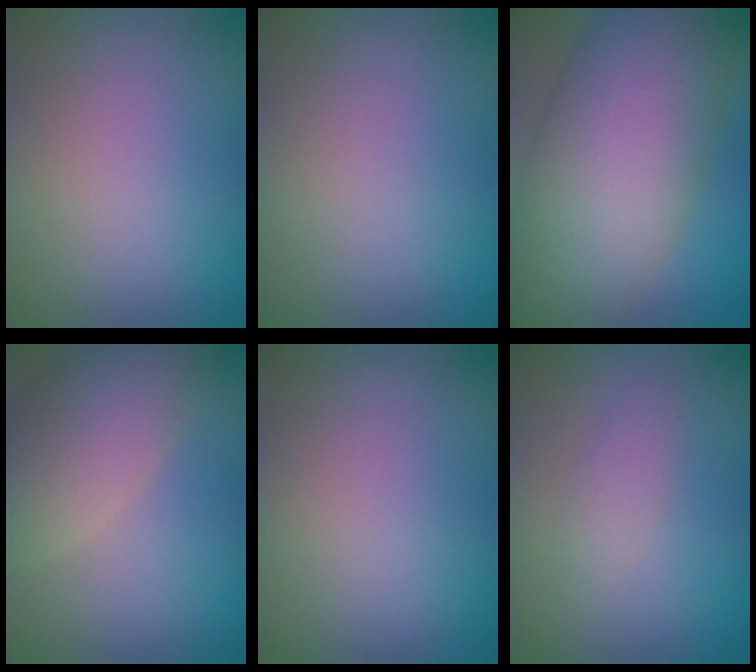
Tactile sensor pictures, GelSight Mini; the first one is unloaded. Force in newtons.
{"total": 0.0}
{"total": 12.4, "press": 12.3, "slide": 0.4}
{"total": 5.9, "press": 5.8, "slide": 0.7}
{"total": 0.0}
{"total": 1.4, "press": 1.4, "slide": 0.1}